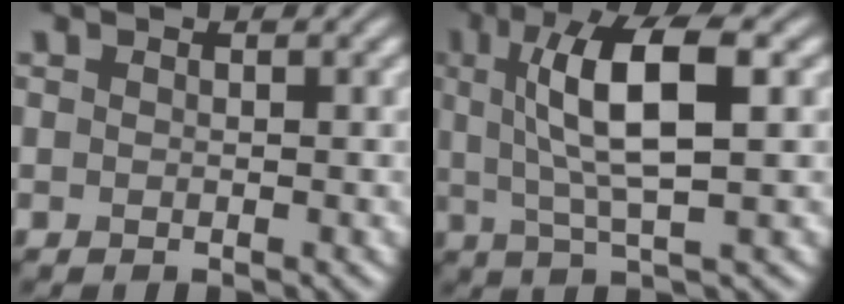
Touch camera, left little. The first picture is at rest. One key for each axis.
{"total": 8.1, "fx": 1.7, "fy": 2.3, "fz": 7.5, "tx": -0.136, "ty": 0.010, "tz": 0.029}